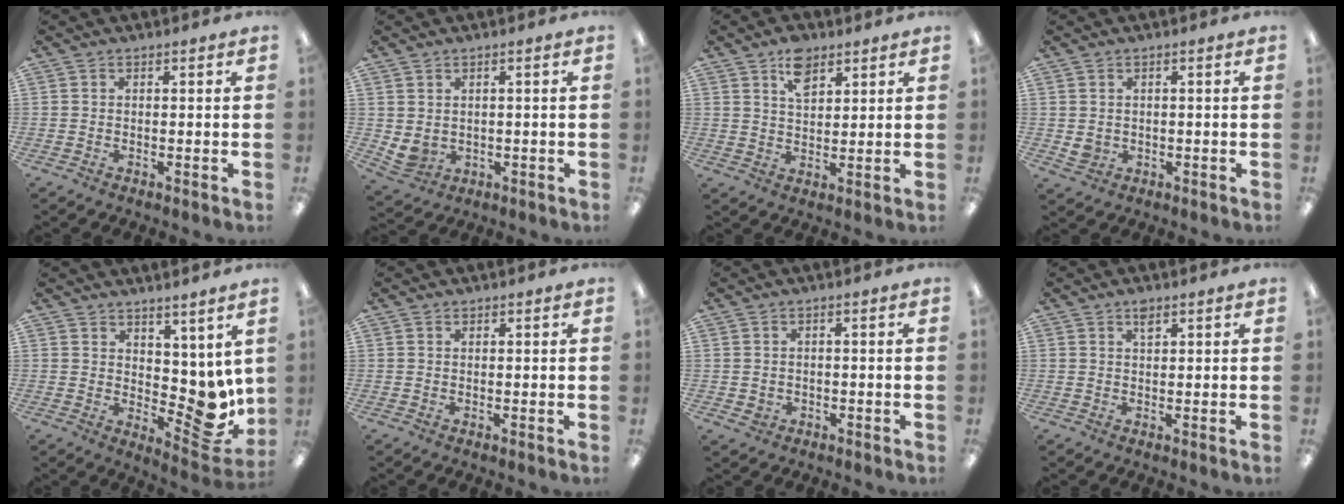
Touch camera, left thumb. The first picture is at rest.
{"total": 3.0, "force": [1.2, 2.3, 1.4], "torque": [-0.042, -0.012, 0.022]}
{"total": 7.2, "force": [4.6, 4.2, 3.7], "torque": [-0.057, -0.014, 0.081]}
{"total": 2.0, "force": [0.5, 1.8, 0.8], "torque": [-0.007, -0.004, 0.008]}
{"total": 8.1, "force": [1.3, 5.7, 5.6], "torque": [-0.045, -0.043, 0.039]}
{"total": 0.5, "force": [0.4, 0.3, 0.1], "torque": [-0.004, 0.000, 0.008]}
{"total": 1.3, "force": [0.0, 1.2, 0.3], "torque": [0.001, -0.003, -0.004]}
{"total": 1.9, "force": [1.3, 0.7, 1.2], "torque": [-0.020, -0.004, 0.022]}